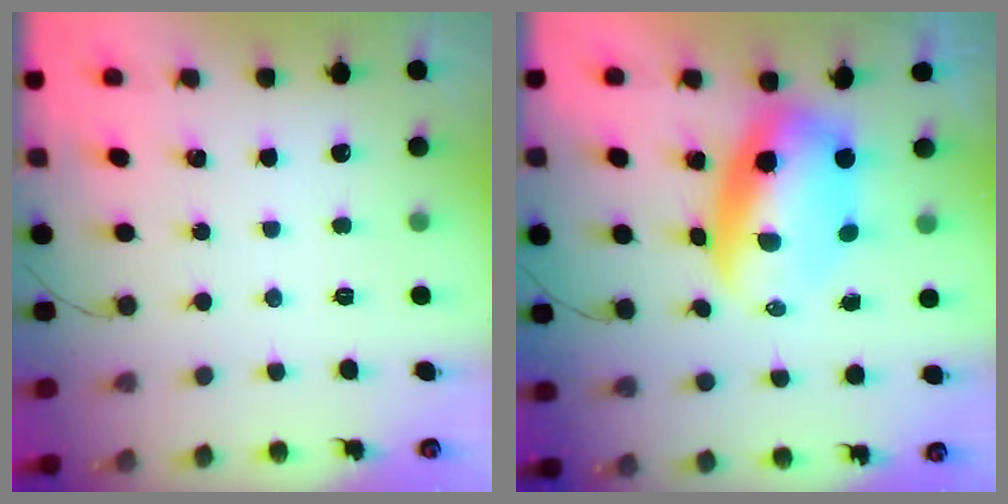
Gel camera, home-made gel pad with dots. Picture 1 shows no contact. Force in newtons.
{"total": 10.0, "press": 9.7, "slide": 2.5}